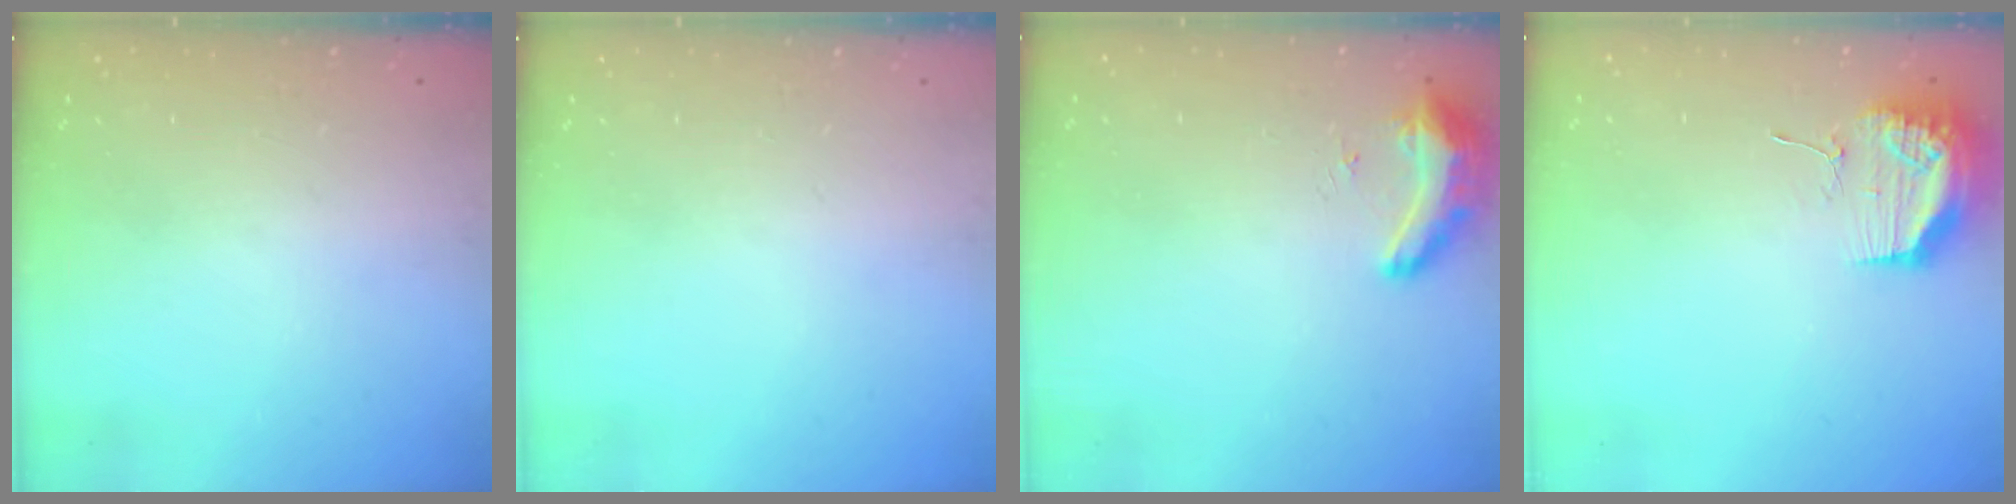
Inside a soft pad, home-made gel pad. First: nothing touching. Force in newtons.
{"total": 0.0}
{"total": 8.4, "press": 8.3, "slide": 1.3}
{"total": 17.9, "press": 13.8, "slide": 11.4}